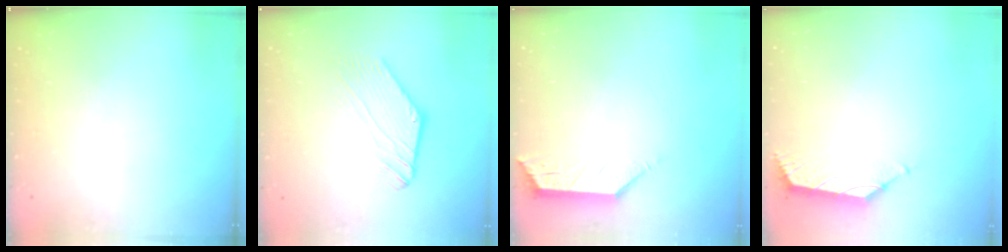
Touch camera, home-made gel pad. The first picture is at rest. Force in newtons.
{"total": 3.3, "press": 3.3, "slide": 0.6}
{"total": 1.9, "press": 1.9, "slide": 0.4}
{"total": 1.5, "press": 1.4, "slide": 0.7}